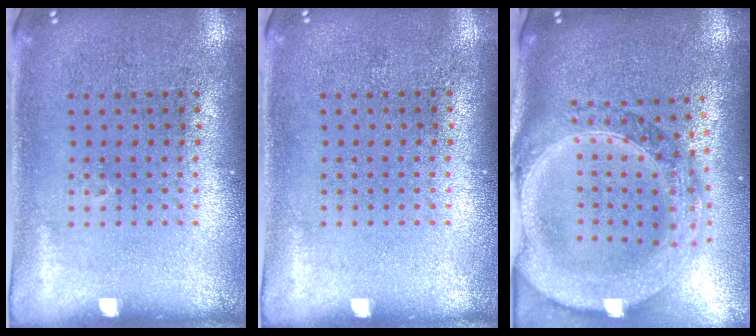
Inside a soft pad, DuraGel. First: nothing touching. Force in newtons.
{"total": 0.0}
{"total": 3.3, "press": 2.7, "slide": 1.9}